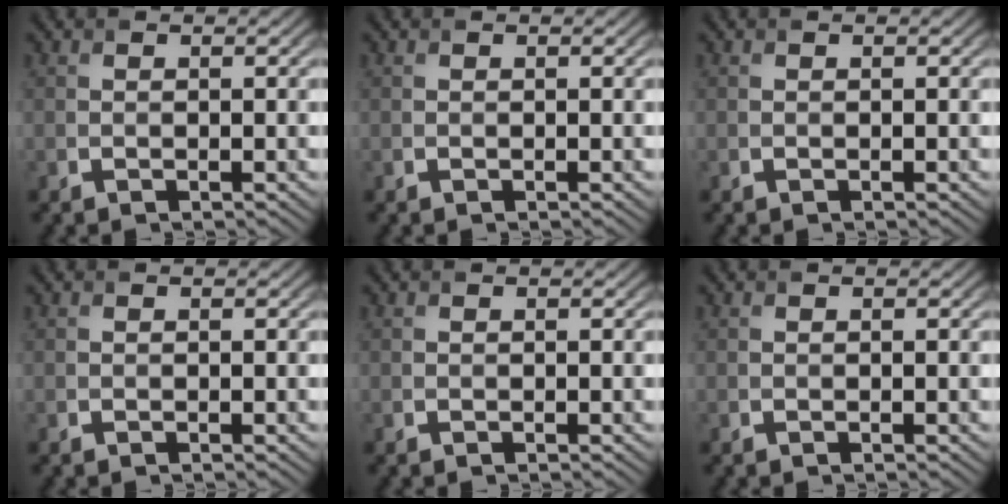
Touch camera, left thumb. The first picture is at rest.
{"total": 0.0}
{"total": 0.0}
{"total": 0.0}
{"total": 0.0}
{"total": 0.0}